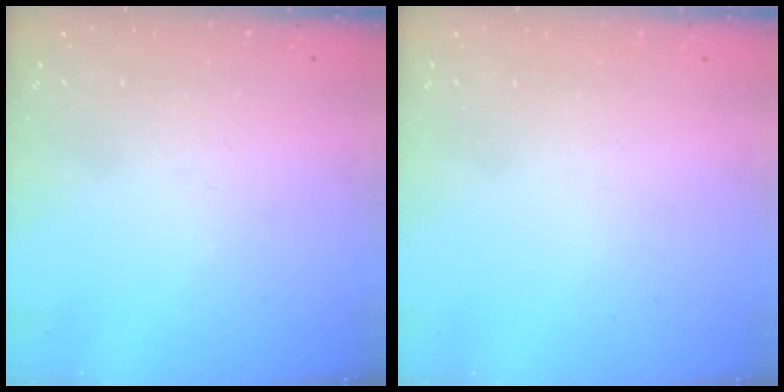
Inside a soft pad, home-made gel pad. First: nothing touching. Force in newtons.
{"total": 1.6, "press": 1.6, "slide": 0.1}